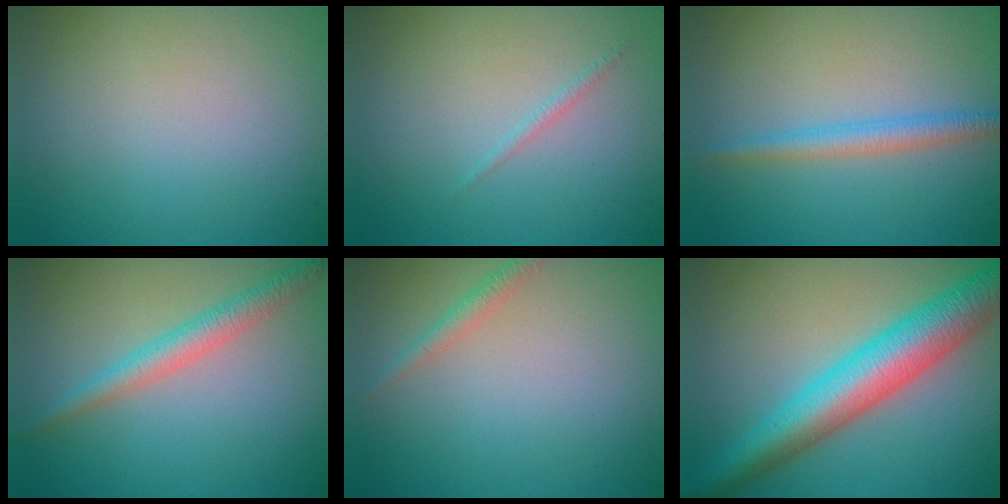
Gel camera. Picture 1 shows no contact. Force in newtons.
{"total": 0.6, "press": 0.6, "slide": 0.1}
{"total": 2.2, "press": 2.2, "slide": 0.1}
{"total": 2.6, "press": 2.6, "slide": 0.1}
{"total": 1.3, "press": 1.3, "slide": 0.0}
{"total": 8.0, "press": 8.0, "slide": 0.3}